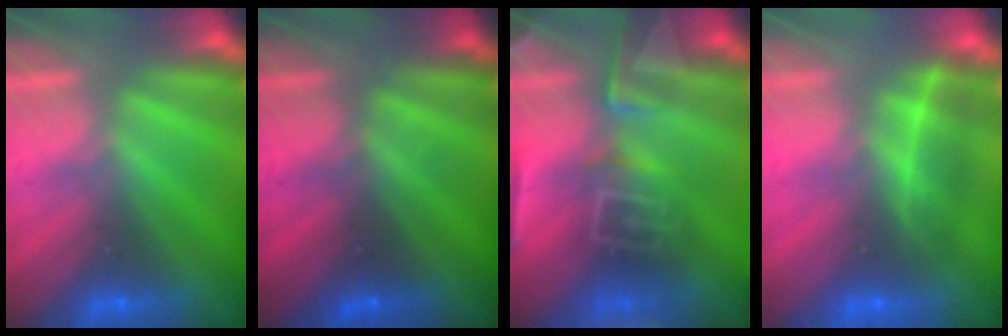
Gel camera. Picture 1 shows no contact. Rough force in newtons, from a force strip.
{"total": 1.3}
{"total": 8.9}
{"total": 1.9}